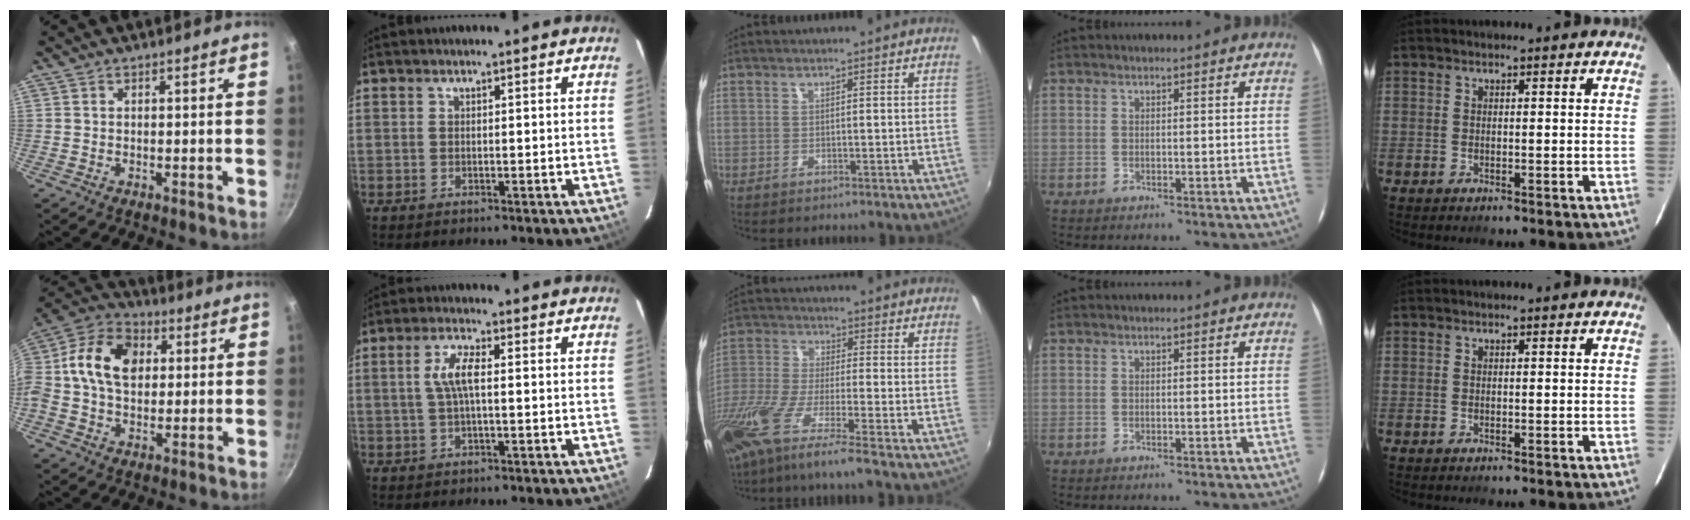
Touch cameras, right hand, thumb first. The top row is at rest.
{"thumb": {"total": 15.2, "force": [2.1, 11.0, 10.3], "torque": [-0.158, 0.024, 0.014]}, "index": {"total": 5.0, "force": [0.3, 1.3, 4.8], "torque": [-0.094, 0.007, 0.009]}, "middle": {"total": 15.3, "force": [-10.5, 0.9, 11.1], "torque": [-0.221, -0.058, -0.194]}}